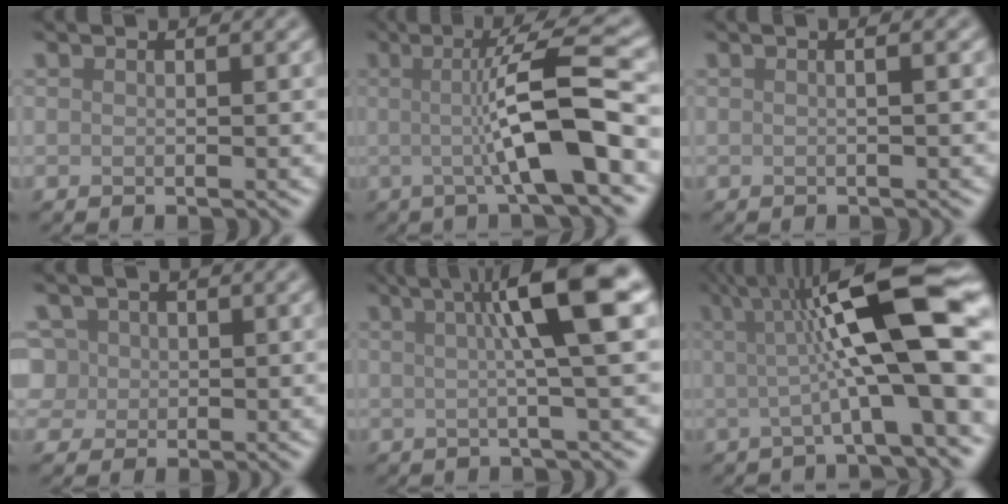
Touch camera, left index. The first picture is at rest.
{"total": 8.1, "force": [-0.6, 1.4, 8.0], "torque": [-0.122, 0.000, -0.012]}
{"total": 2.0, "force": [0.5, 0.9, 1.7], "torque": [-0.010, 0.006, -0.017]}
{"total": 3.1, "force": [0.8, 2.8, 1.0], "torque": [-0.039, 0.009, 0.021]}
{"total": 8.1, "force": [1.9, 1.1, 7.8], "torque": [-0.098, 0.019, 0.024]}
{"total": 12.2, "force": [1.2, 2.4, 11.9], "torque": [-0.171, 0.021, 0.016]}